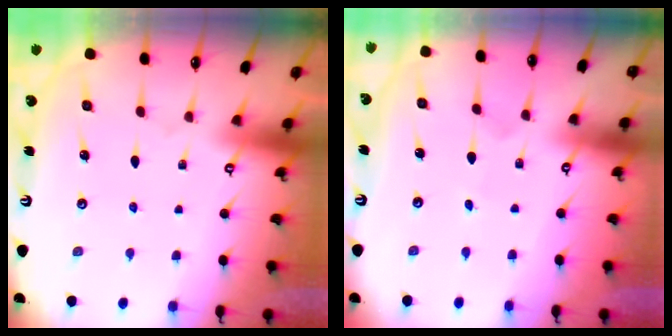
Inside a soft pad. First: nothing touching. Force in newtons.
{"total": 0.7, "press": 0.7, "slide": 0.0}